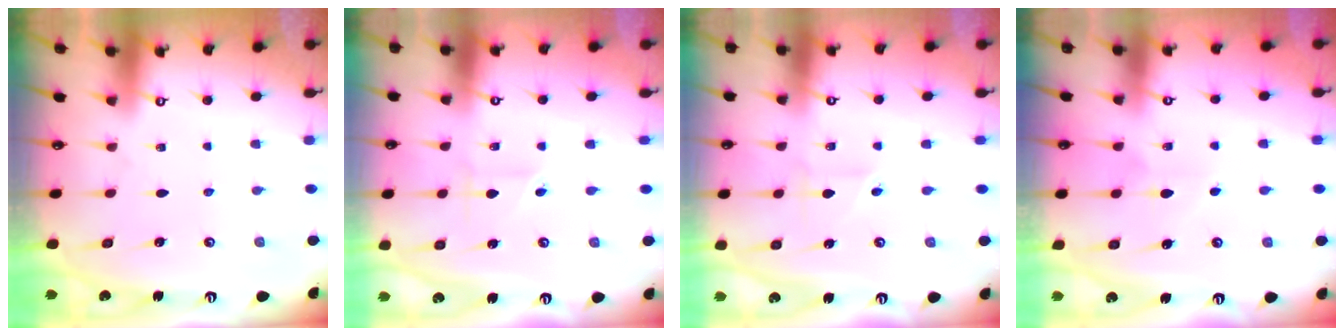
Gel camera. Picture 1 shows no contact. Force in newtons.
{"total": 1.9, "press": 1.8, "slide": 0.5}
{"total": 2.0, "press": 2.0, "slide": 0.5}
{"total": 5.9, "press": 5.9, "slide": 0.8}